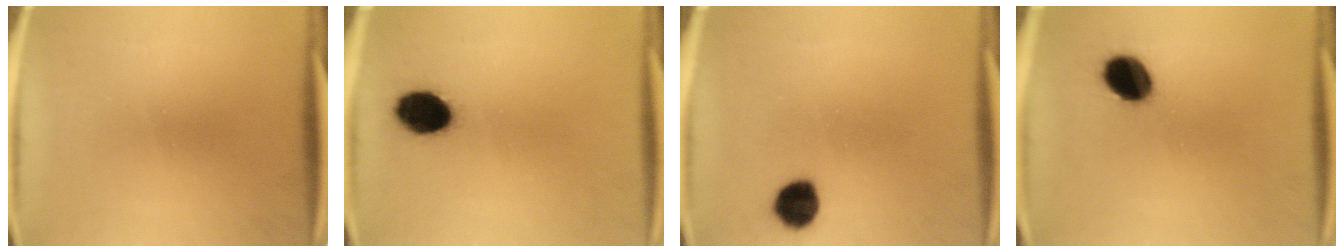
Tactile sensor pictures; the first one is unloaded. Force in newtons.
{"total": 9.4}
{"total": 6.7}
{"total": 9.1}